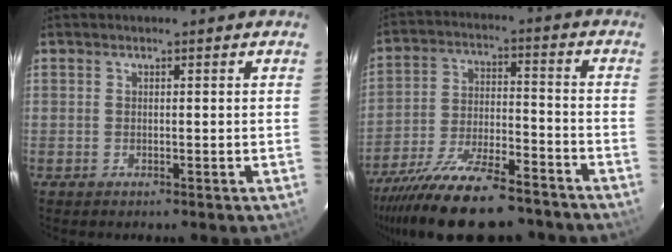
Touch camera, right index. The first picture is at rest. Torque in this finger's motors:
{"motor_torque": [1.09, -1.04, 1.05, 0.21]}